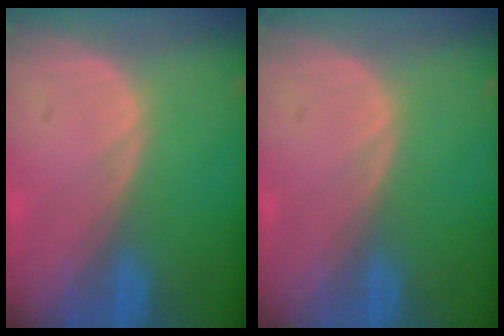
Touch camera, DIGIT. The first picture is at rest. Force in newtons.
{"total": 0.0}